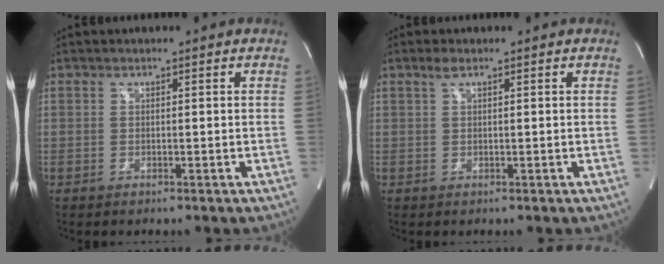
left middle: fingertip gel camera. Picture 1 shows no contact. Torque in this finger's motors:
{"motor_torque": [0.19, -0.08, -0.03, 0.00]}